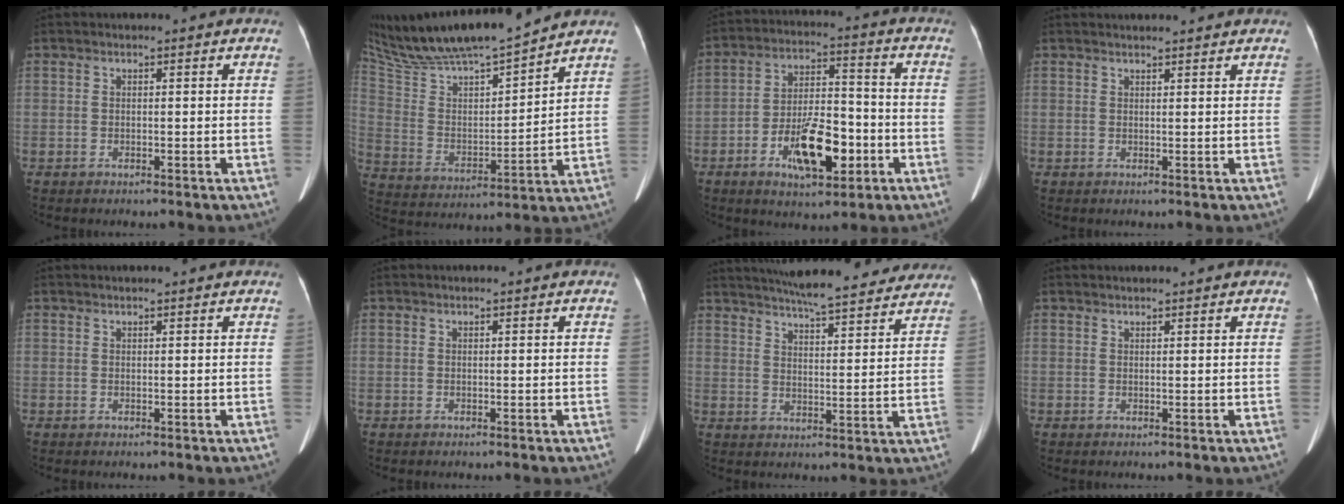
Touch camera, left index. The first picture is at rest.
{"total": 21.2, "force": [18.8, 2.0, 9.4], "torque": [-0.186, 0.008, 0.335]}
{"total": 12.0, "force": [-4.7, 4.6, 10.0], "torque": [-0.185, 0.009, -0.076]}
{"total": 4.0, "force": [3.7, 0.4, 1.2], "torque": [-0.016, 0.020, 0.047]}
{"total": 1.0, "force": [0.9, 0.1, 0.4], "torque": [-0.006, 0.017, 0.016]}
{"total": 0.0}
{"total": 21.7, "force": [19.4, 3.6, 9.1], "torque": [-0.143, 0.009, 0.253]}
{"total": 2.0, "force": [1.8, 0.3, 0.7], "torque": [-0.007, 0.023, 0.029]}